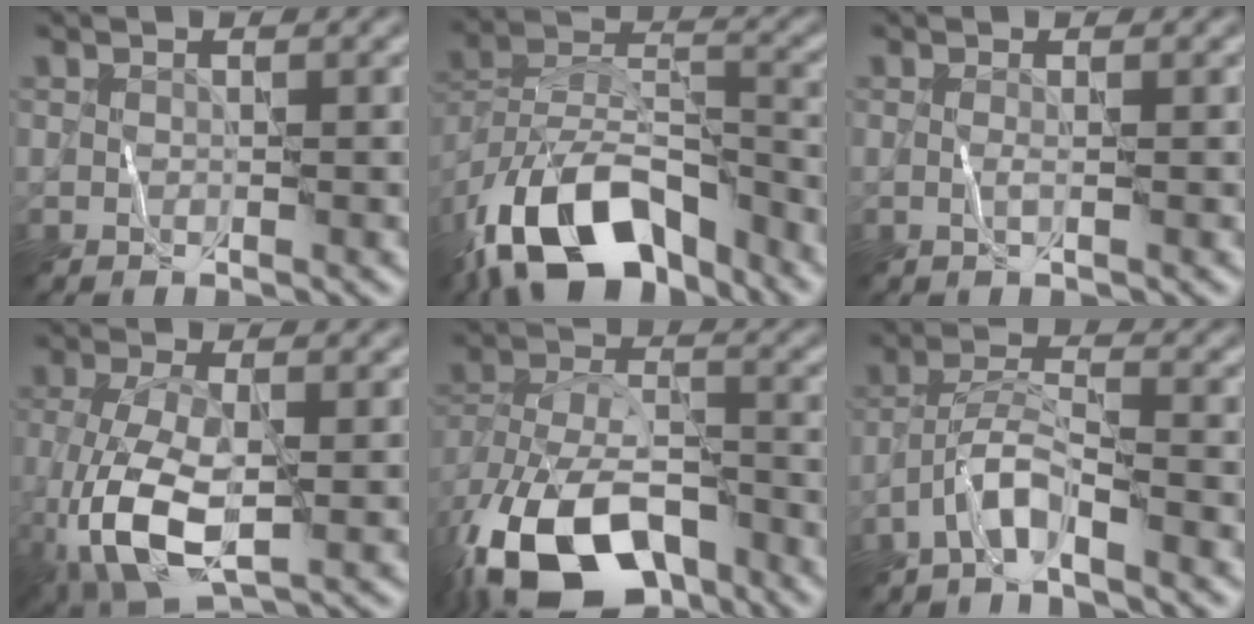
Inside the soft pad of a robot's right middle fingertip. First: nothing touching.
{"total": 13.9, "force": [-9.2, 6.4, 8.2], "torque": [-0.166, 0.008, -0.170]}
{"total": 0.7, "force": [0.0, -0.3, 0.7], "torque": [-0.021, 0.000, -0.003]}
{"total": 7.6, "force": [-2.0, 3.3, 6.5], "torque": [-0.163, -0.014, -0.038]}
{"total": 15.1, "force": [-8.8, 7.8, 9.5], "torque": [-0.194, -0.033, -0.146]}
{"total": 3.3, "force": [-2.3, 0.4, 2.4], "torque": [-0.049, 0.013, -0.052]}